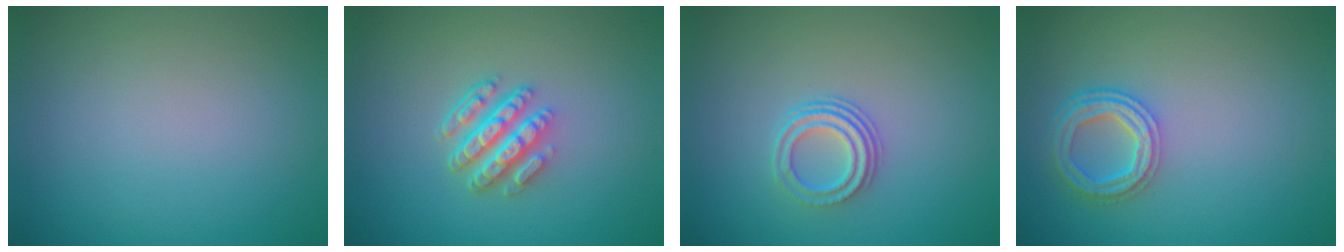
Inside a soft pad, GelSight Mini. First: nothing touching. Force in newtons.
{"total": 4.7, "press": 3.5, "slide": 3.1}
{"total": 3.0, "press": 2.2, "slide": 2.0}
{"total": 4.0, "press": 3.2, "slide": 2.3}